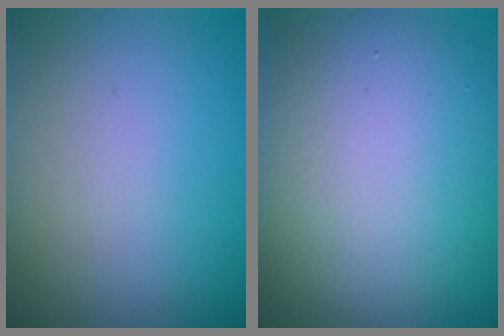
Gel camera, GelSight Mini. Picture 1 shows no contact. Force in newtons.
{"total": 13.0, "press": 13.0, "slide": 0.6}